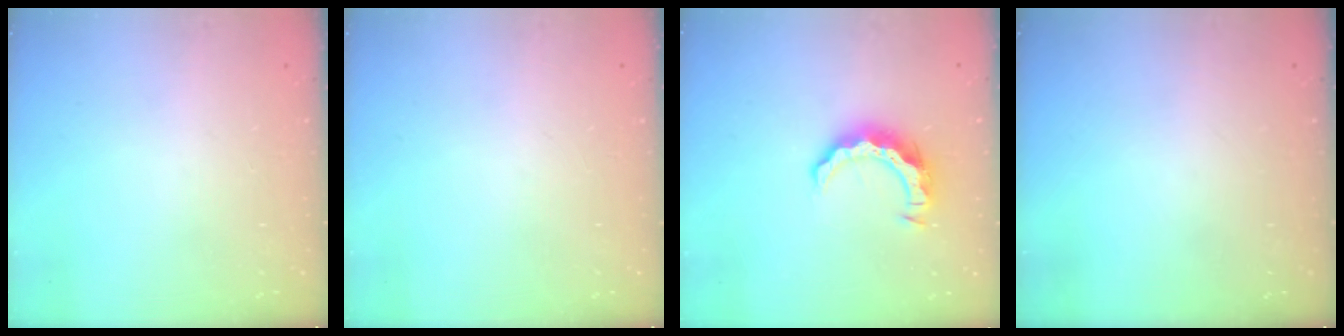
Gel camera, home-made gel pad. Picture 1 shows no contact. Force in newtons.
{"total": 0.0}
{"total": 8.9, "press": 8.9, "slide": 0.5}
{"total": 0.0}